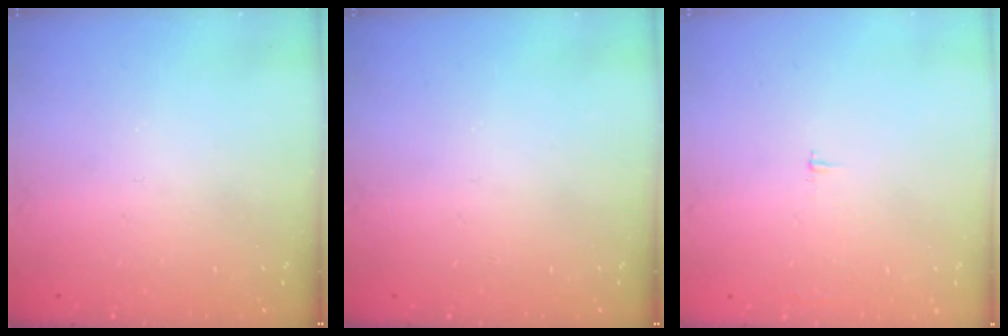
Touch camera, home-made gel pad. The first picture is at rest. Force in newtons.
{"total": 0.0}
{"total": 2.1, "press": 2.1, "slide": 0.2}